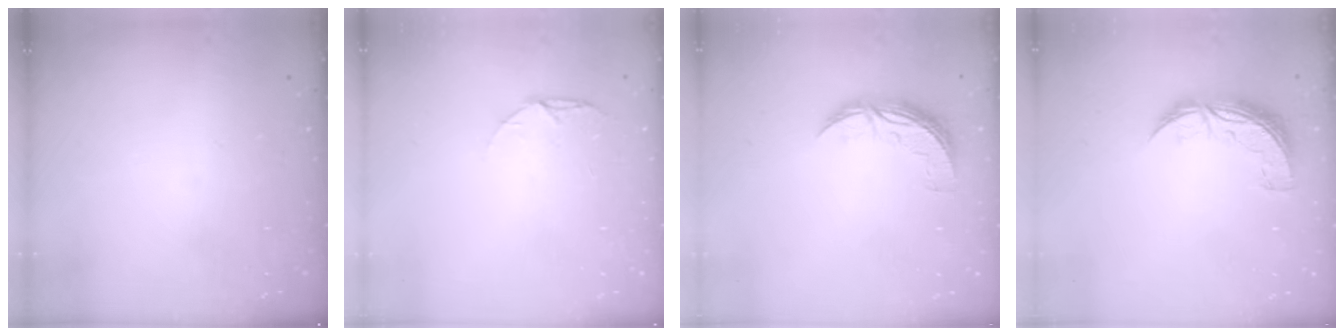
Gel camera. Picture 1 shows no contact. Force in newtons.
{"total": 4.4, "press": 4.4, "slide": 0.5}
{"total": 9.2, "press": 9.2, "slide": 0.1}
{"total": 8.4, "press": 8.4, "slide": 0.3}